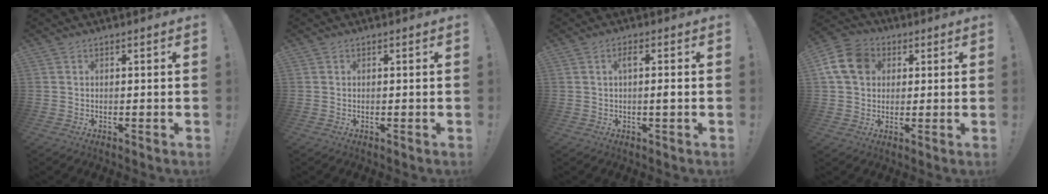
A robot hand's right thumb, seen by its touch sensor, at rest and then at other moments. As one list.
[{"total": 0.0}, {"total": 2.7, "force": [-0.2, 0.4, 2.7], "torque": [-0.043, 0.003, -0.008]}, {"total": 12.4, "force": [3.4, 9.8, 6.6], "torque": [-0.116, 0.000, 0.071]}]